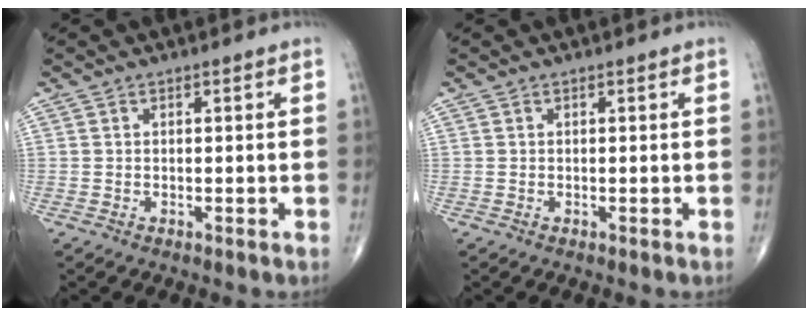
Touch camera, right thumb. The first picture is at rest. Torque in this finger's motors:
{"motor_torque": [0.00, 0.00, 0.00, 0.00, 0.00]}